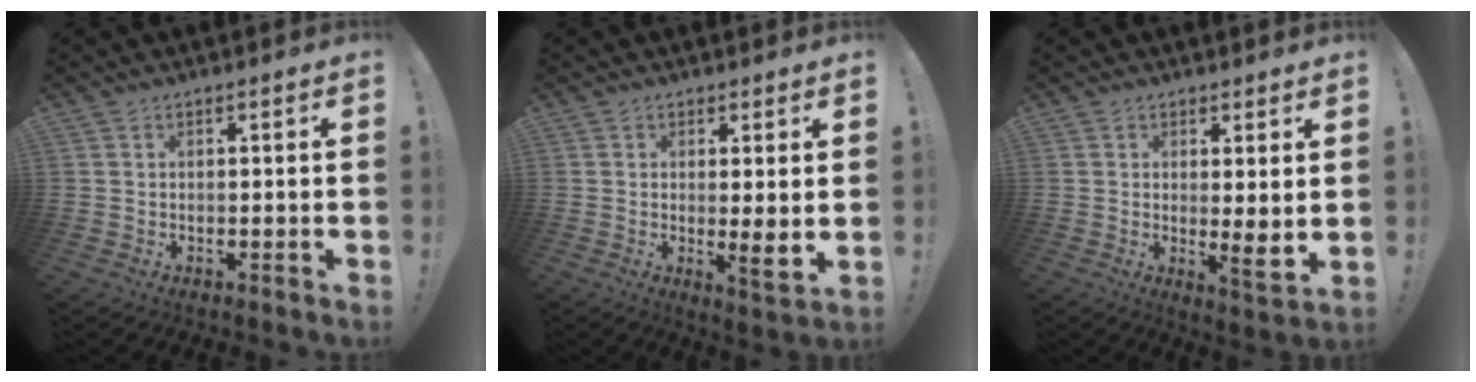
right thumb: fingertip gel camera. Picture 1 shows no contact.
{"total": 5.2, "force": [0.4, 0.0, 5.2], "torque": [-0.060, -0.024, 0.007]}
{"total": 5.4, "force": [1.0, 0.4, 5.3], "torque": [-0.055, -0.030, 0.017]}